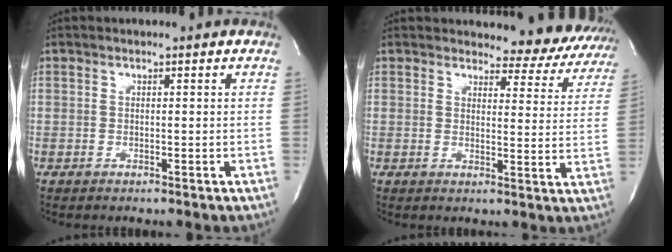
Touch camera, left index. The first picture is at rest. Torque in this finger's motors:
{"motor_torque": [0.96, -0.95, 0.16, 0.02]}